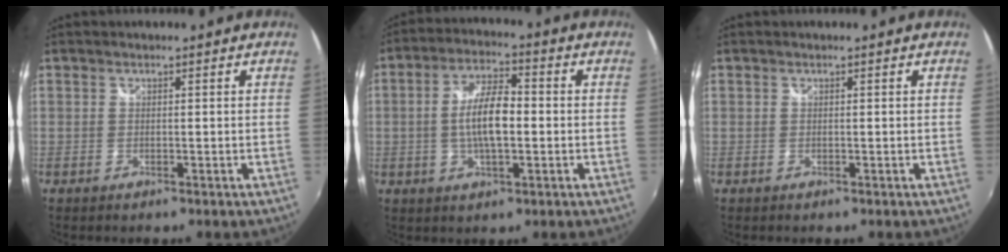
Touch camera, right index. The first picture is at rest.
{"total": 9.0, "force": [-0.8, 3.3, 8.4], "torque": [-0.161, 0.007, -0.014]}
{"total": 0.0}